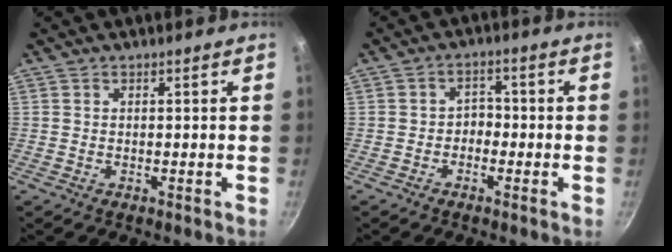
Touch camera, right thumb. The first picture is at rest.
{"total": 3.0, "force": [-1.2, 2.3, 1.4], "torque": [-0.003, 0.021, -0.026]}